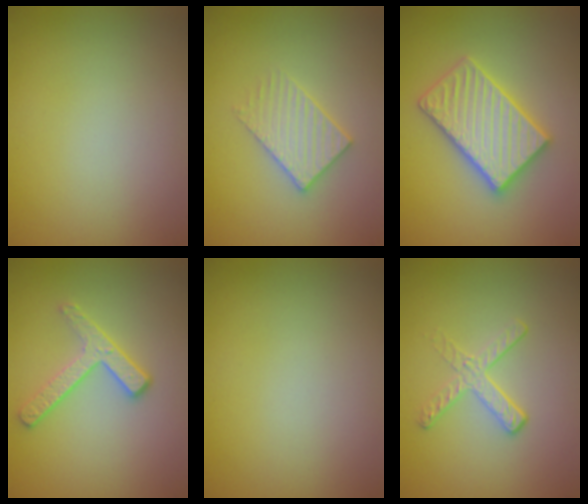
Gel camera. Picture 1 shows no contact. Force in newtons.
{"total": 3.0, "press": 3.0, "slide": 0.5}
{"total": 5.5, "press": 5.5, "slide": 0.8}
{"total": 2.8, "press": 2.4, "slide": 1.4}
{"total": 0.0}
{"total": 2.1, "press": 1.4, "slide": 1.6}